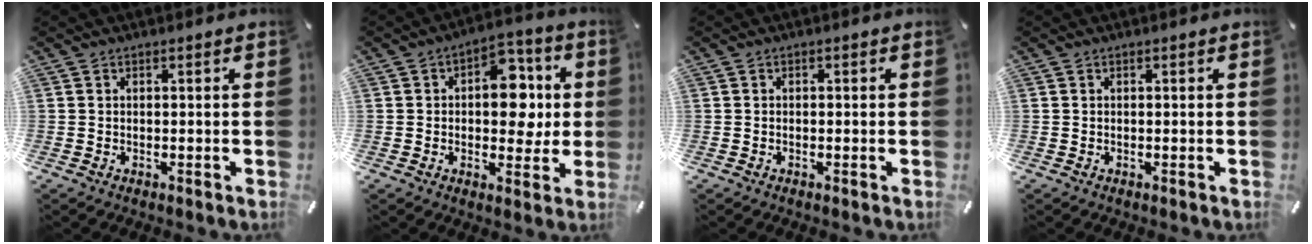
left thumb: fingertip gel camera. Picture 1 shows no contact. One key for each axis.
{"total": 12.2, "fx": 0.9, "fy": 8.3, "fz": 8.9, "tx": -0.106, "ty": 0.001, "tz": 0.014}
{"total": 0.6, "fx": -0.2, "fy": 0.5, "fz": 0.3, "tx": -0.004, "ty": 0.003, "tz": -0.005}
{"total": 0.0}